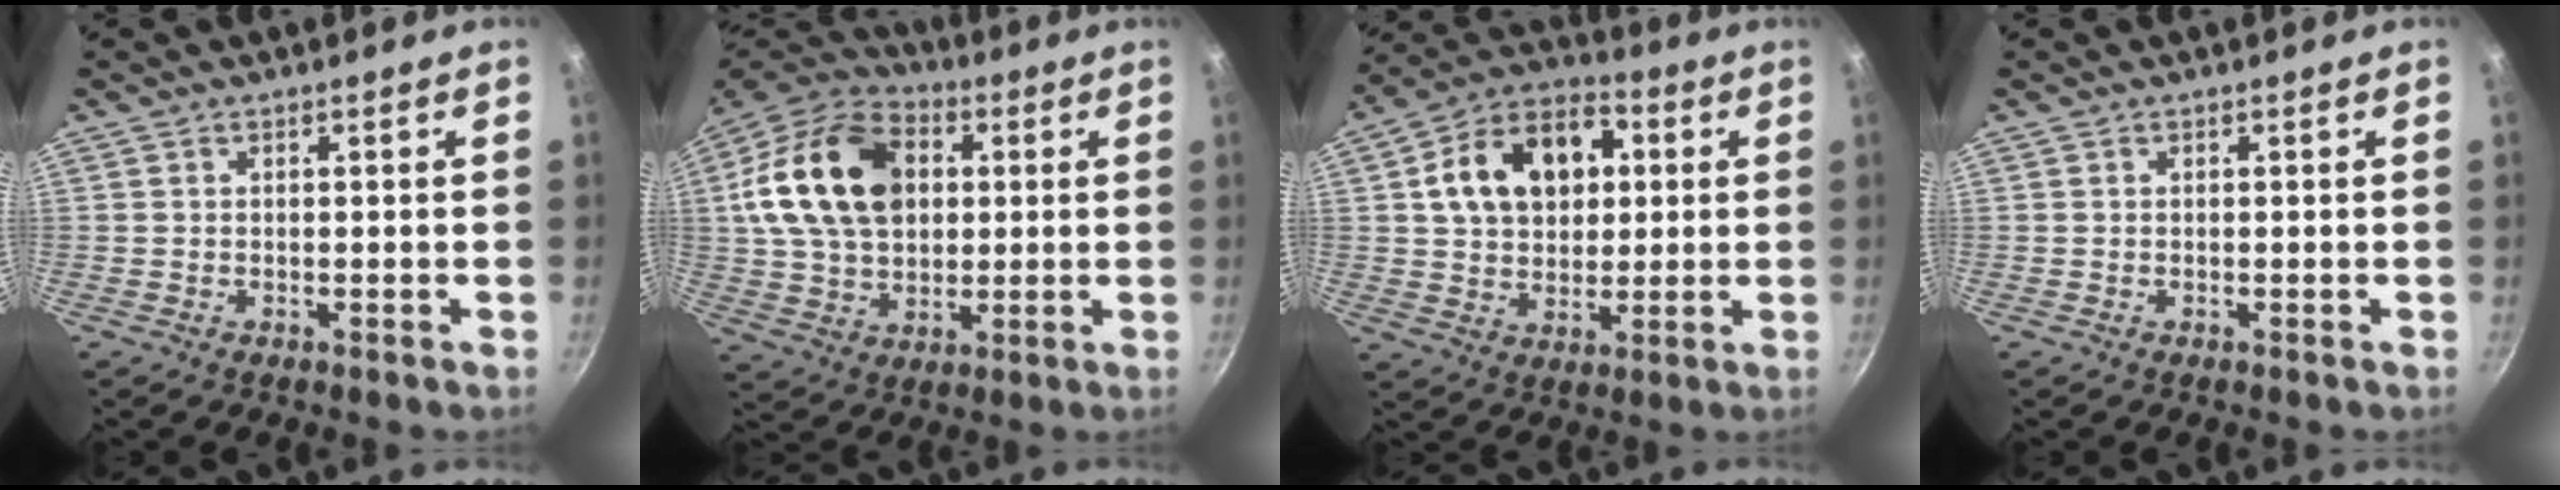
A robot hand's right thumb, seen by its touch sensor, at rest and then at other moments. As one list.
[{"total": 21.3, "force": [4.2, 15.0, 14.6], "torque": [-0.239, 0.013, 0.066]}, {"total": 16.7, "force": [3.8, 11.9, 11.0], "torque": [-0.151, 0.020, 0.053]}, {"total": 0.0}]